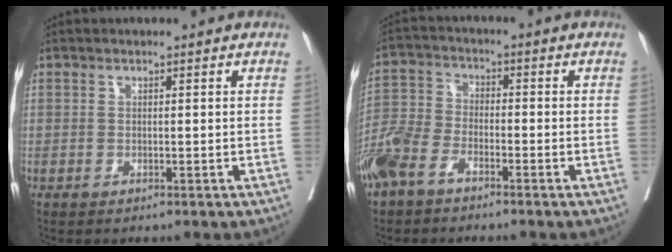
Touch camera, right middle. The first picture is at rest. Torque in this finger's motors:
{"motor_torque": [1.12, -1.02, 0.17, 0.05]}